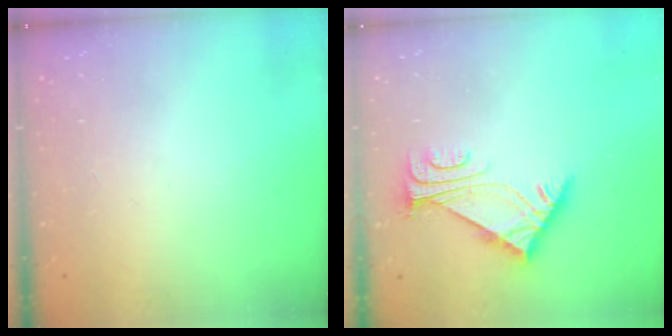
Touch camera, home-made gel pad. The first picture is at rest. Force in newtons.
{"total": 5.9, "press": 5.8, "slide": 1.2}